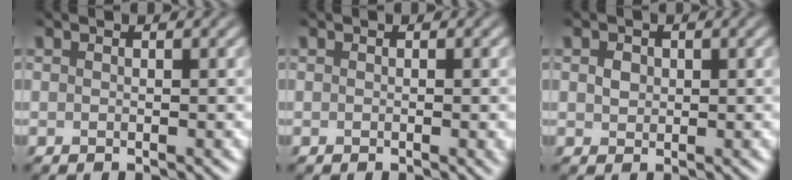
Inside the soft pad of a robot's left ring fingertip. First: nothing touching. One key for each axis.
{"total": 1.8, "fx": 0.0, "fy": 0.6, "fz": 1.7, "tx": -0.016, "ty": 0.004, "tz": -0.005}
{"total": 1.0, "fx": 0.1, "fy": 1.0, "fz": 0.4, "tx": -0.011, "ty": 0.001, "tz": 0.001}